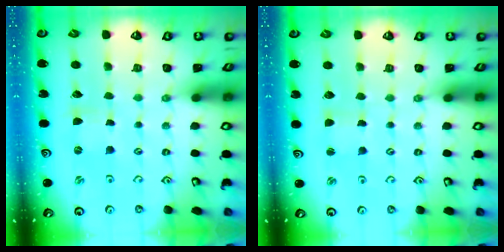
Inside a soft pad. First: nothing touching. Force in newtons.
{"total": 2.3, "press": 2.3, "slide": 0.4}